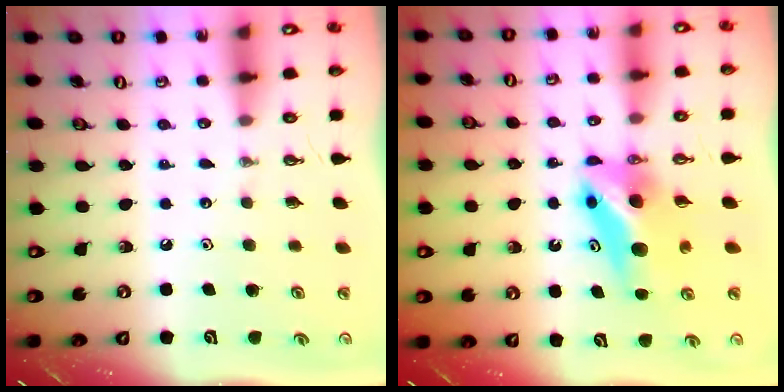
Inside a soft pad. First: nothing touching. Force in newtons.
{"total": 6.6, "press": 6.5, "slide": 0.8}